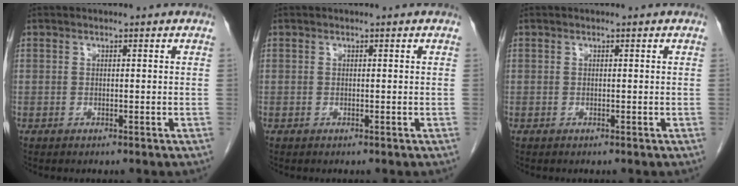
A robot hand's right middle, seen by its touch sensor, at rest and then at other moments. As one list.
[{"total": 0.0}, {"total": 0.0}]